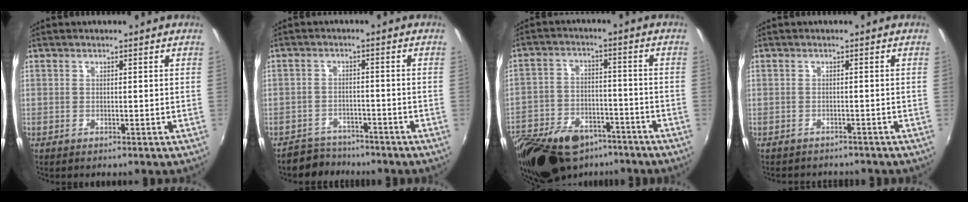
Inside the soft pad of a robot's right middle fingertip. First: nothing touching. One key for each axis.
{"total": 4.7, "fx": -4.1, "fy": 2.3, "fz": -0.4, "tx": -0.007, "ty": 0.012, "tz": -0.070}
{"total": 23.1, "fx": -16.0, "fy": 11.8, "fz": 11.8, "tx": -0.273, "ty": -0.022, "tz": -0.254}
{"total": 3.1, "fx": -2.9, "fy": 1.2, "fz": 0.4, "tx": -0.018, "ty": -0.007, "tz": -0.043}